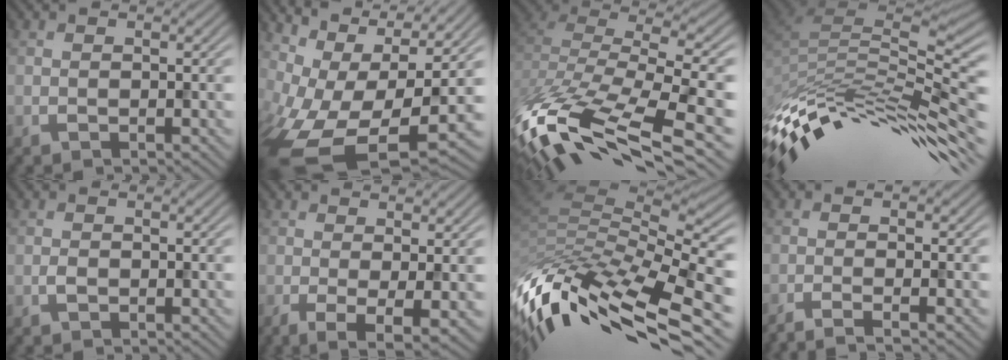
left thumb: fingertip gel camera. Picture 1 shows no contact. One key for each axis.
{"total": 15.1, "fx": -3.0, "fy": 7.5, "fz": 12.7, "tx": -0.252, "ty": -0.037, "tz": -0.003}
{"total": 14.4, "fx": -7.9, "fy": 5.9, "fz": 10.5, "tx": -0.264, "ty": -0.025, "tz": -0.112}
{"total": 14.2, "fx": -8.4, "fy": 4.7, "fz": 10.4, "tx": -0.212, "ty": 0.005, "tz": -0.149}
{"total": 0.9, "fx": -0.7, "fy": 0.4, "fz": 0.3, "tx": -0.008, "ty": -0.004, "tz": -0.012}
{"total": 4.4, "fx": -0.9, "fy": 1.3, "fz": 4.1, "tx": -0.070, "ty": -0.009, "tz": -0.011}
{"total": 13.5, "fx": -5.8, "fy": 6.0, "fz": 10.6, "tx": -0.259, "ty": -0.014, "tz": -0.093}
{"total": 3.8, "fx": -2.6, "fy": 0.7, "fz": 2.7, "tx": -0.020, "ty": 0.005, "tz": -0.056}